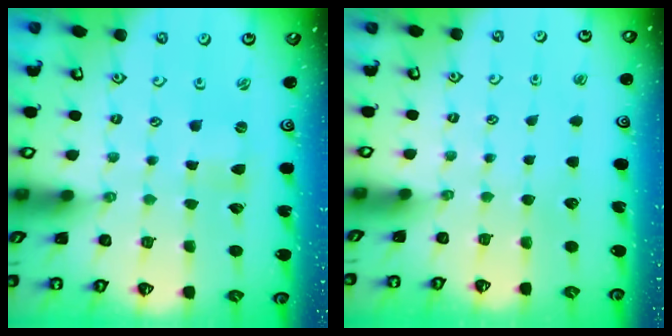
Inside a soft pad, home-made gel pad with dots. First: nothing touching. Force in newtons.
{"total": 0.0}